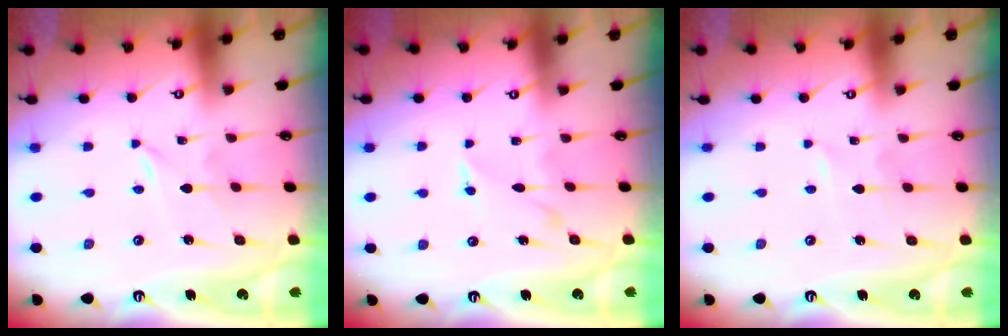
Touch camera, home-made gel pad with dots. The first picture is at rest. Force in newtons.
{"total": 5.0, "press": 5.0, "slide": 0.7}
{"total": 0.7, "press": 0.7, "slide": 0.1}